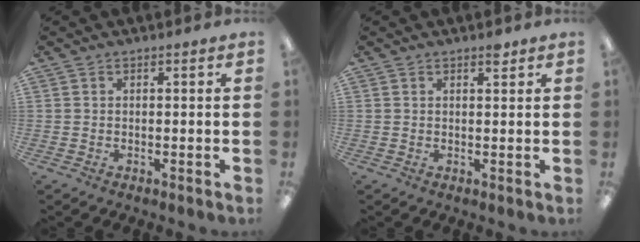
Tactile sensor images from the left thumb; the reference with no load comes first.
{"total": 1.9, "force": [1.5, 0.6, 1.0], "torque": [-0.006, -0.006, 0.023]}